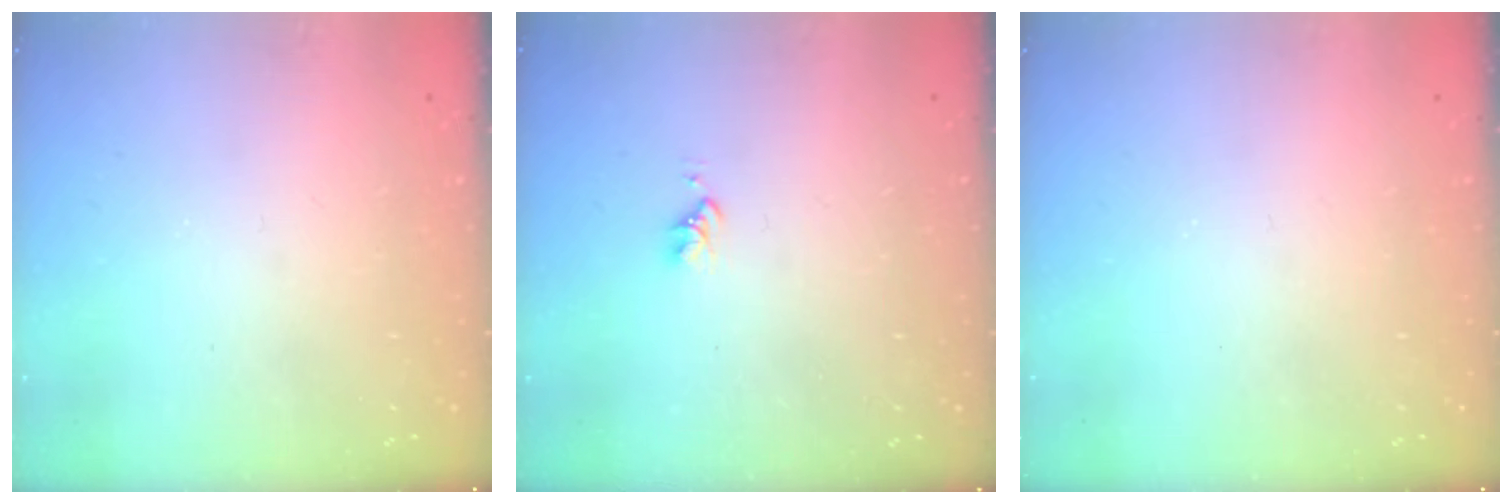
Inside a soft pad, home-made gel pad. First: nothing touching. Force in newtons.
{"total": 2.6, "press": 2.6, "slide": 0.4}
{"total": 0.0}